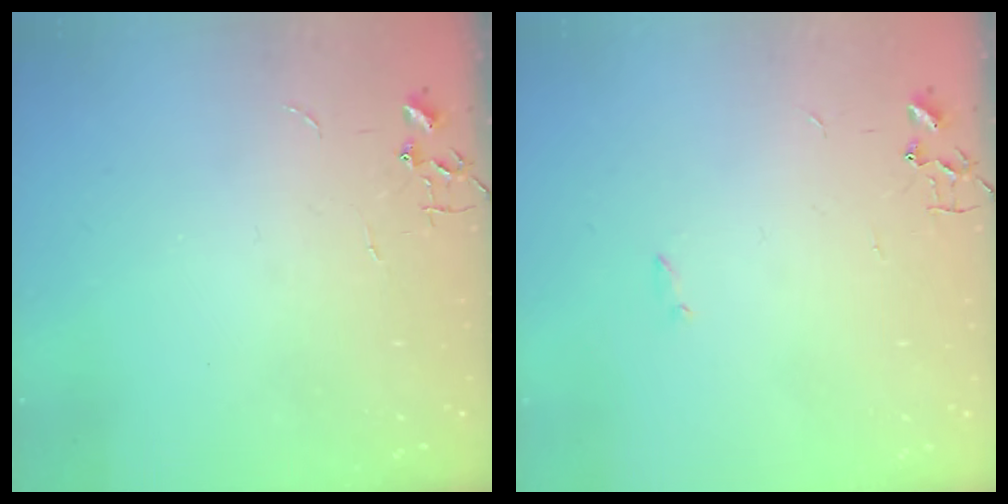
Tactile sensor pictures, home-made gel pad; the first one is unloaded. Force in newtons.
{"total": 1.3, "press": 1.3, "slide": 0.3}